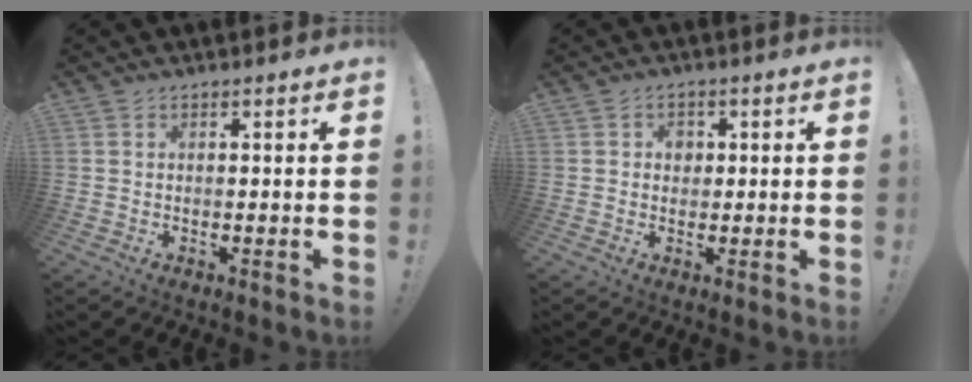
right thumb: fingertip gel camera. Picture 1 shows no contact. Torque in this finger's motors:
{"motor_torque": [0.12, 0.38, 0.01, -0.13, 0.01]}